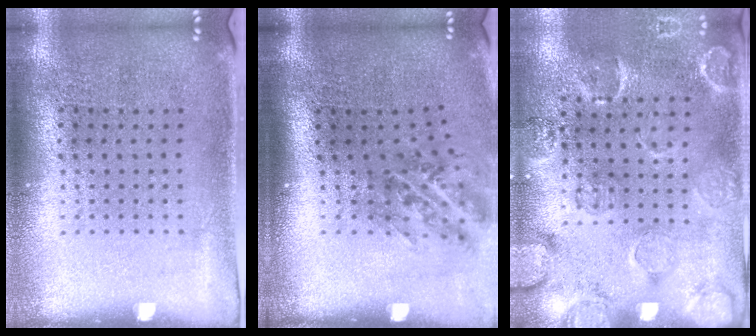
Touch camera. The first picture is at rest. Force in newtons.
{"total": 1.3, "press": 1.1, "slide": 0.7}
{"total": 2.7, "press": 1.9, "slide": 1.9}